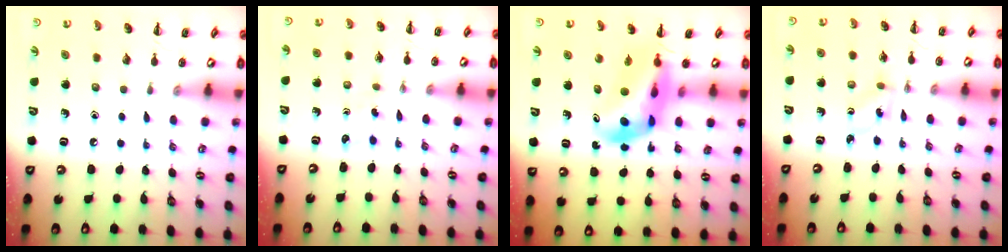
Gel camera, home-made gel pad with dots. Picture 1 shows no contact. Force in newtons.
{"total": 2.7, "press": 2.5, "slide": 0.9}
{"total": 7.2, "press": 6.8, "slide": 2.4}
{"total": 1.2, "press": 1.1, "slide": 0.6}